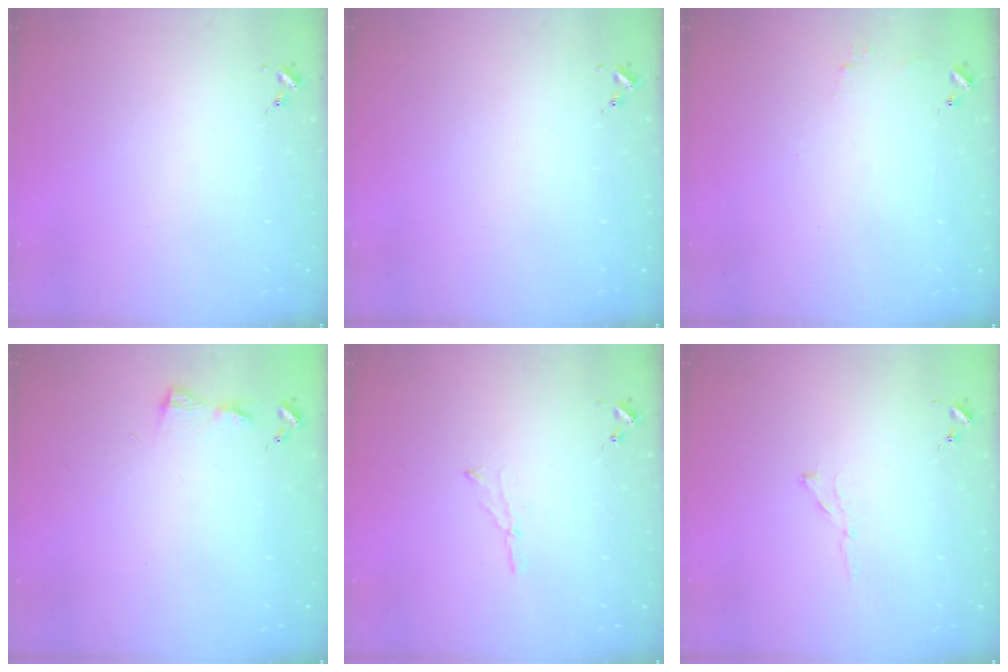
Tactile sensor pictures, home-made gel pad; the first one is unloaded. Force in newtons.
{"total": 0.0}
{"total": 4.8, "press": 4.8, "slide": 0.4}
{"total": 4.2, "press": 4.2, "slide": 0.5}
{"total": 3.5, "press": 3.5, "slide": 0.4}
{"total": 3.5, "press": 3.5, "slide": 0.4}